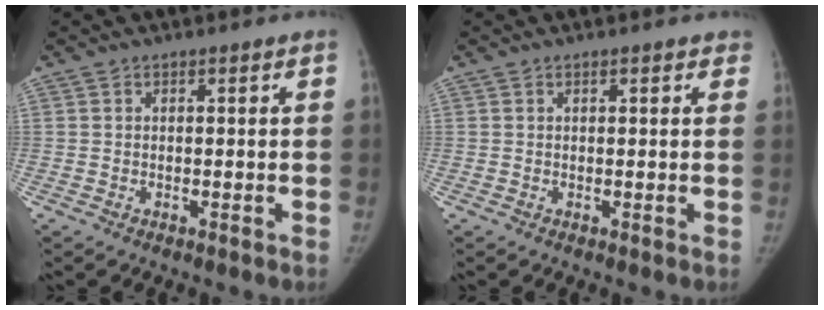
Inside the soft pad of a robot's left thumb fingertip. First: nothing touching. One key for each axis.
{"total": 1.9, "fx": 1.3, "fy": 0.8, "fz": 1.2, "tx": -0.002, "ty": 0.000, "tz": 0.011}